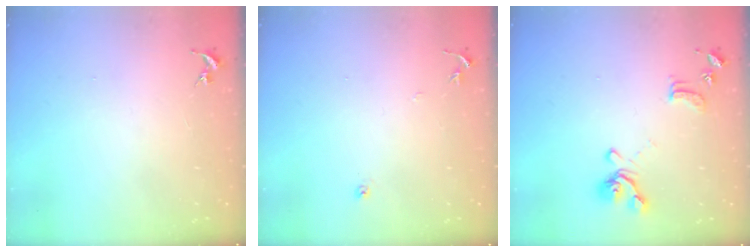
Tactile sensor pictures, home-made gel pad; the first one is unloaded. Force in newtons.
{"total": 4.6, "press": 4.6, "slide": 0.5}
{"total": 12.6, "press": 12.5, "slide": 1.4}